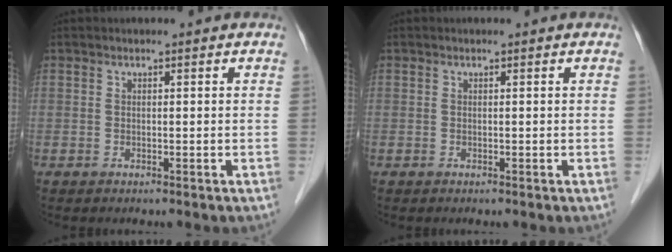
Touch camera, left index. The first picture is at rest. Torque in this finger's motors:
{"motor_torque": [-0.05, -0.04, 0.01, -0.01]}